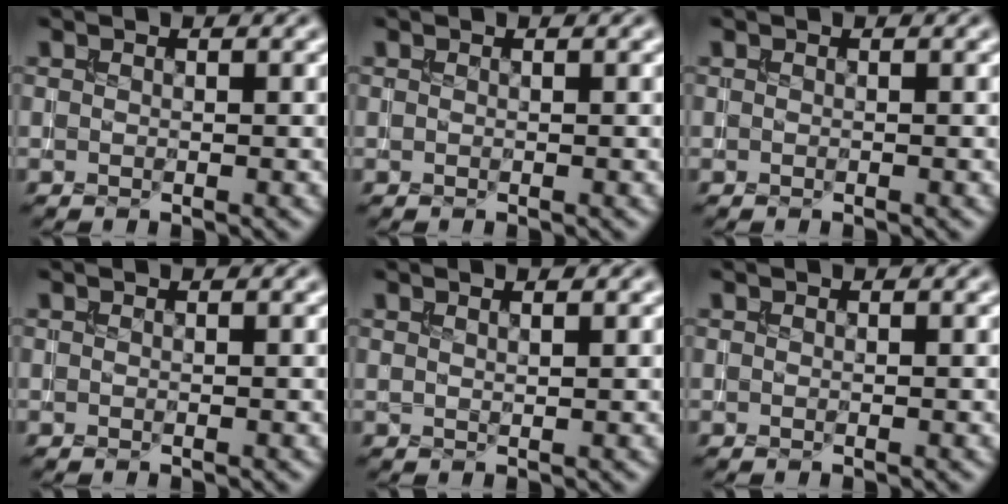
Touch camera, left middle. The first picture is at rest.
{"total": 0.0}
{"total": 0.0}
{"total": 0.0}
{"total": 1.2, "force": [0.8, 0.3, 0.8], "torque": [-0.007, -0.001, 0.008]}
{"total": 0.0}